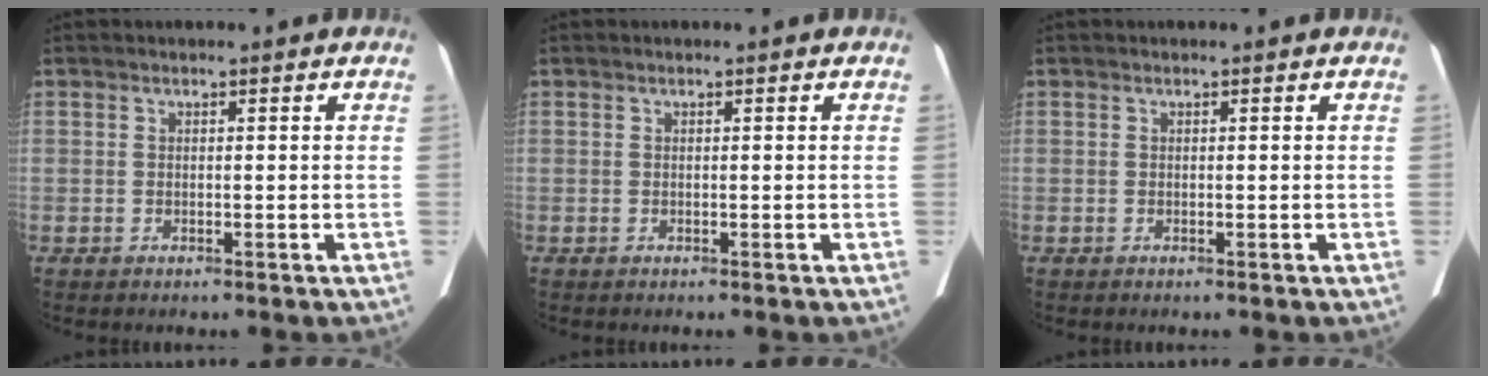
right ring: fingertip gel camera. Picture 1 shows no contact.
{"total": 0.0}
{"total": 0.0}